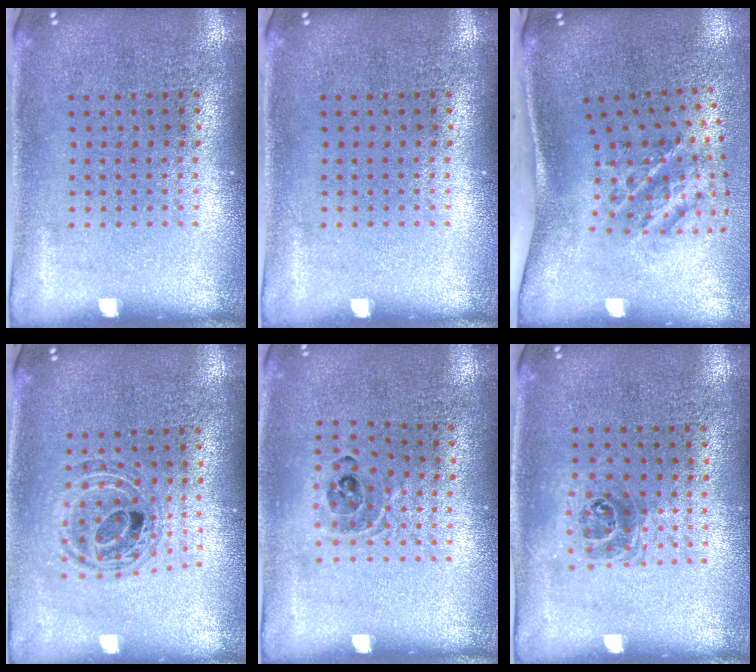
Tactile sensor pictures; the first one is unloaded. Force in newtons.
{"total": 0.0}
{"total": 1.9, "press": 1.3, "slide": 1.5}
{"total": 0.9, "press": 0.9, "slide": 0.2}
{"total": 1.0, "press": 1.0, "slide": 0.1}
{"total": 1.0, "press": 1.0, "slide": 0.4}